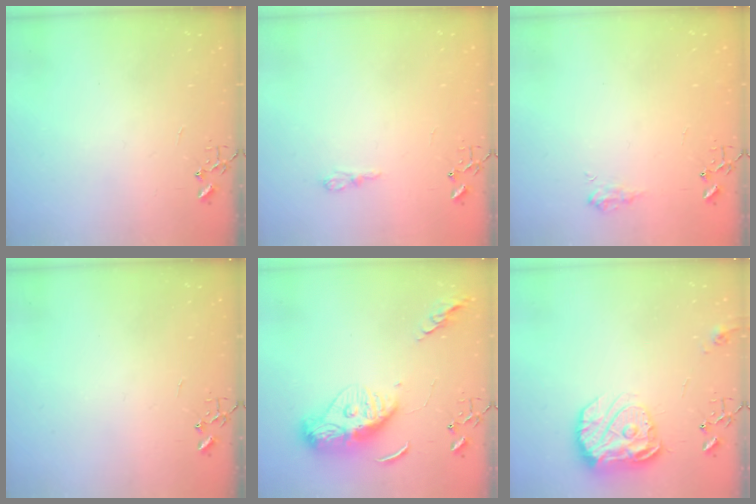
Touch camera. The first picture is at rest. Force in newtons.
{"total": 5.9, "press": 5.8, "slide": 0.7}
{"total": 8.2, "press": 8.2, "slide": 0.5}
{"total": 0.0}
{"total": 12.7, "press": 12.7, "slide": 1.2}
{"total": 15.5, "press": 15.4, "slide": 1.2}